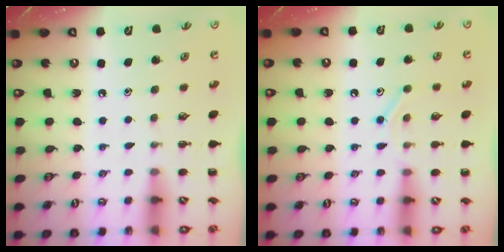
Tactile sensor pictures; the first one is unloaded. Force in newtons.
{"total": 7.8, "press": 7.8, "slide": 1.1}